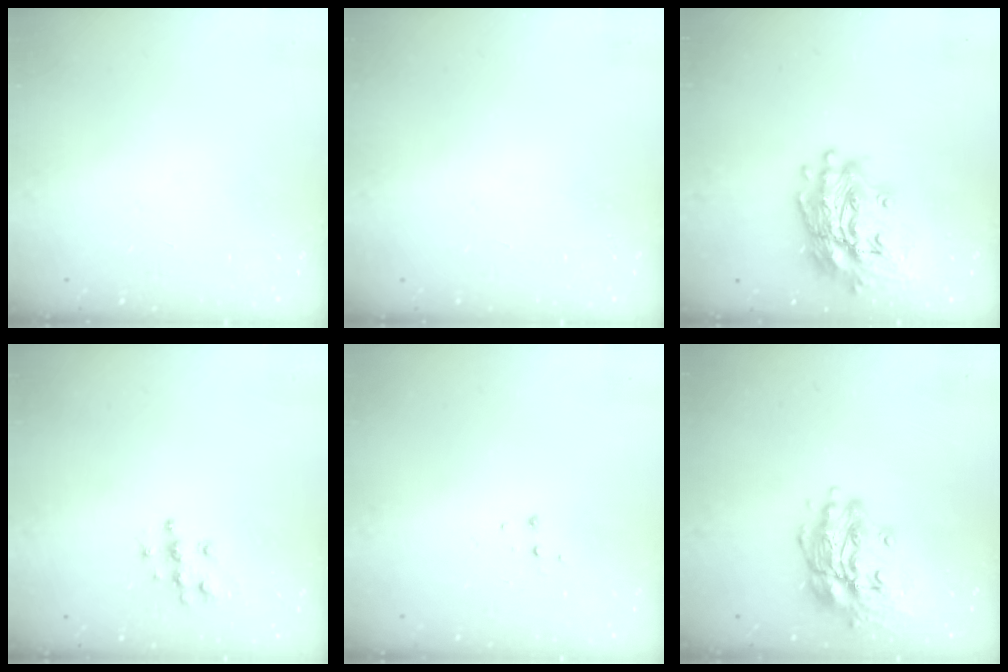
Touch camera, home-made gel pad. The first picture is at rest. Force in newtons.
{"total": 0.0}
{"total": 19.7, "press": 19.5, "slide": 2.7}
{"total": 7.4, "press": 7.4, "slide": 0.2}
{"total": 3.7, "press": 3.7, "slide": 0.4}
{"total": 15.0, "press": 14.7, "slide": 2.6}